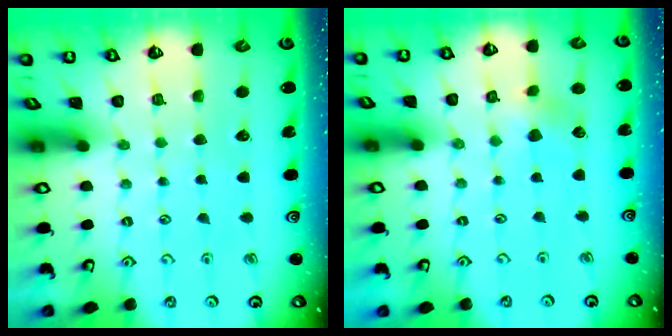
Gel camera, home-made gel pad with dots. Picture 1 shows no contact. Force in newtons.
{"total": 3.1, "press": 3.0, "slide": 0.5}